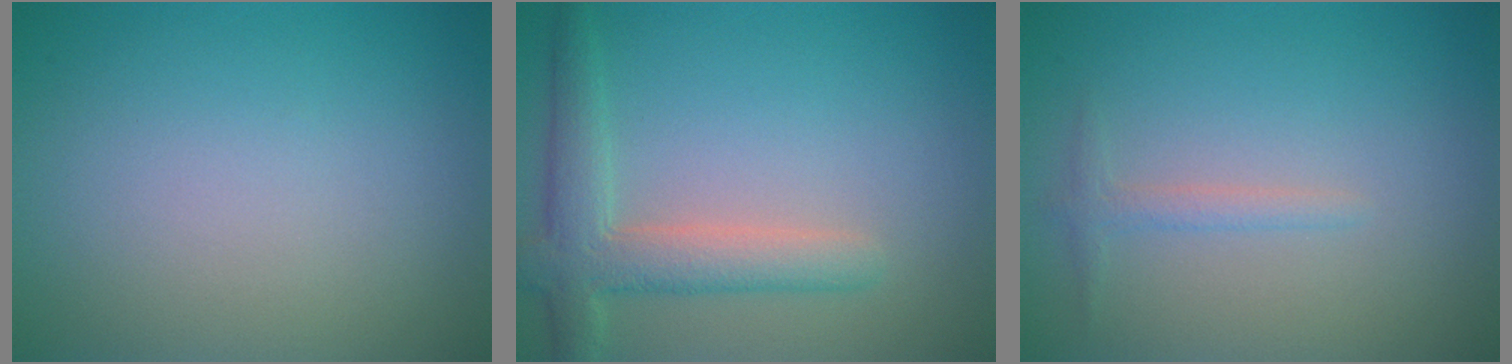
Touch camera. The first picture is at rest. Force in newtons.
{"total": 4.3, "press": 4.3, "slide": 0.4}
{"total": 1.1, "press": 1.1, "slide": 0.1}